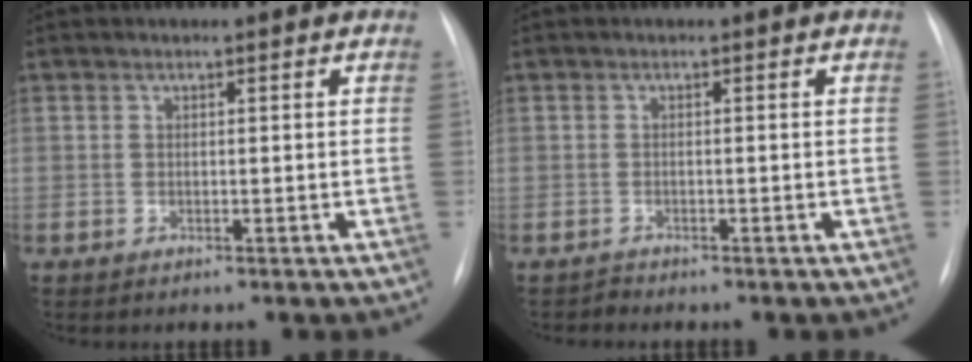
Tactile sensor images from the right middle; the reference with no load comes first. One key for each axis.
{"total": 0.7, "fx": -0.6, "fy": 0.0, "fz": -0.2, "tx": 0.003, "ty": -0.005, "tz": -0.012}